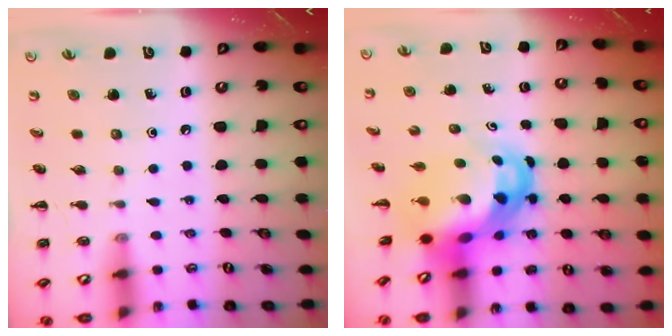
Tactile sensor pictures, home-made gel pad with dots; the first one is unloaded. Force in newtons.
{"total": 8.0, "press": 7.7, "slide": 2.1}